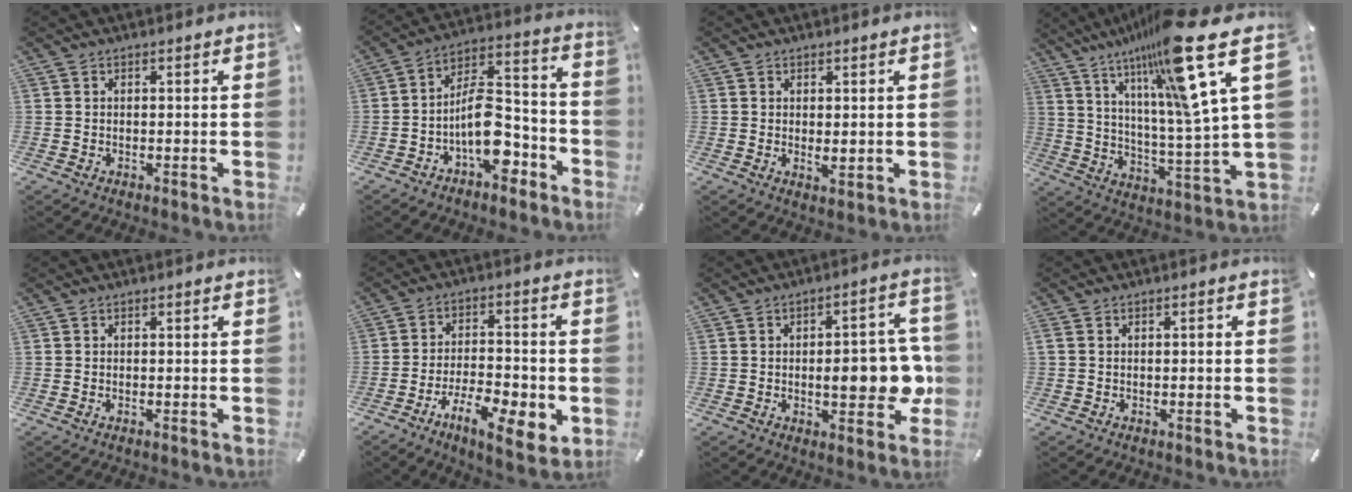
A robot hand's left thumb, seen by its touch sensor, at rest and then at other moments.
{"total": 12.7, "force": [-5.3, 6.9, 9.2], "torque": [-0.152, 0.014, -0.096]}
{"total": 2.0, "force": [0.5, 0.8, 1.7], "torque": [-0.026, -0.003, 0.007]}
{"total": 24.7, "force": [15.6, 2.5, 19.0], "torque": [-0.302, -0.098, 0.232]}
{"total": 0.7, "force": [-0.3, 0.0, 0.6], "torque": [-0.008, -0.003, -0.005]}
{"total": 13.0, "force": [-6.4, 5.1, 10.1], "torque": [-0.154, 0.028, -0.103]}
{"total": 13.1, "force": [-1.0, 5.3, 11.9], "torque": [-0.150, -0.001, -0.012]}
{"total": 1.0, "force": [-0.3, 0.2, 0.9], "torque": [-0.019, 0.002, -0.007]}